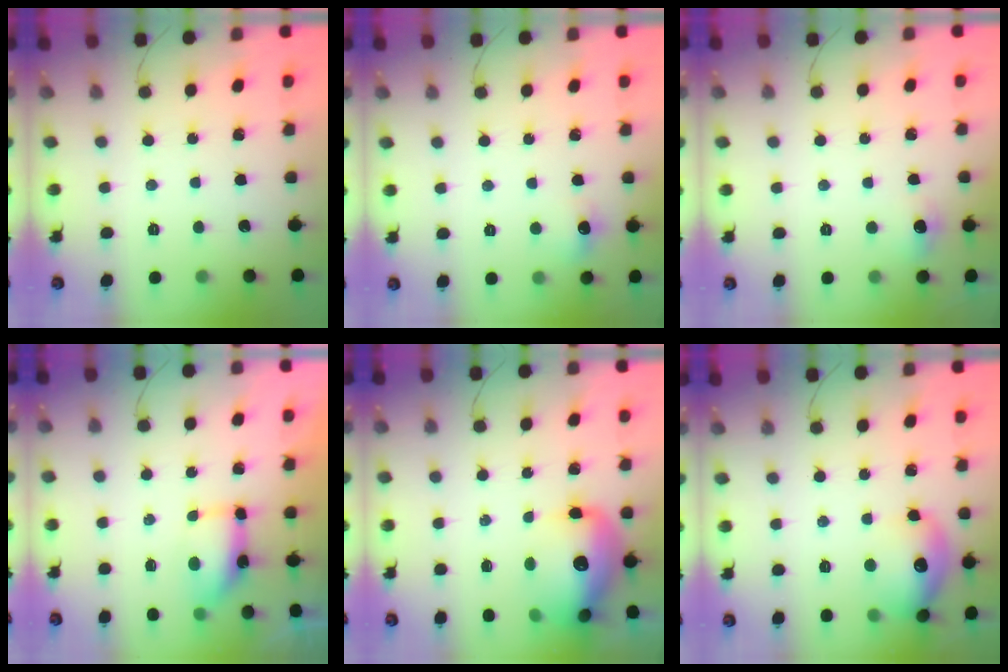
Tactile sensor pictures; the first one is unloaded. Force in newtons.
{"total": 6.6, "press": 6.4, "slide": 1.5}
{"total": 4.9, "press": 4.6, "slide": 1.7}
{"total": 7.1, "press": 7.1, "slide": 0.5}
{"total": 16.7, "press": 16.2, "slide": 3.7}
{"total": 15.5, "press": 15.4, "slide": 1.4}